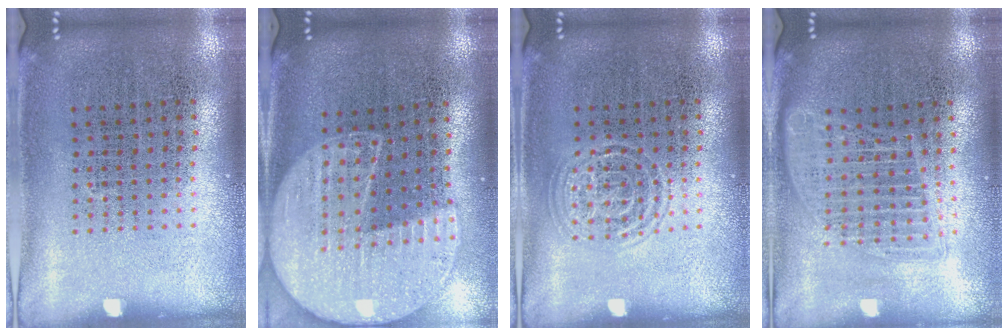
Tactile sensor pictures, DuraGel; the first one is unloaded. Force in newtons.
{"total": 2.0, "press": 1.8, "slide": 0.9}
{"total": 1.4, "press": 1.3, "slide": 0.3}
{"total": 1.6, "press": 1.4, "slide": 0.8}